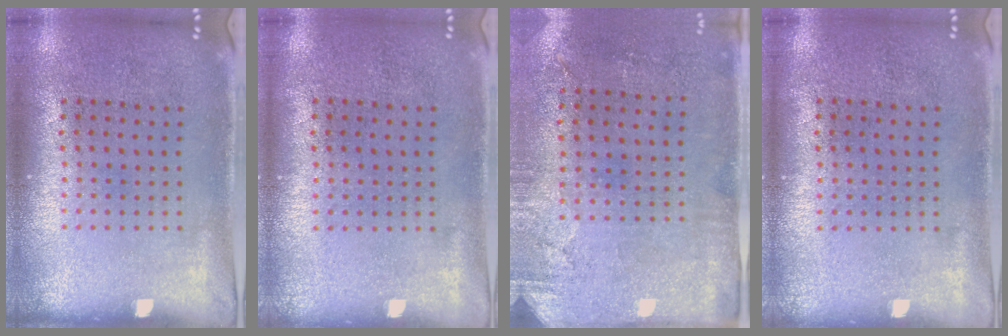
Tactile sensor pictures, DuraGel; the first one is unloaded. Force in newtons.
{"total": 0.0}
{"total": 2.9, "press": 2.4, "slide": 1.7}
{"total": 0.0}